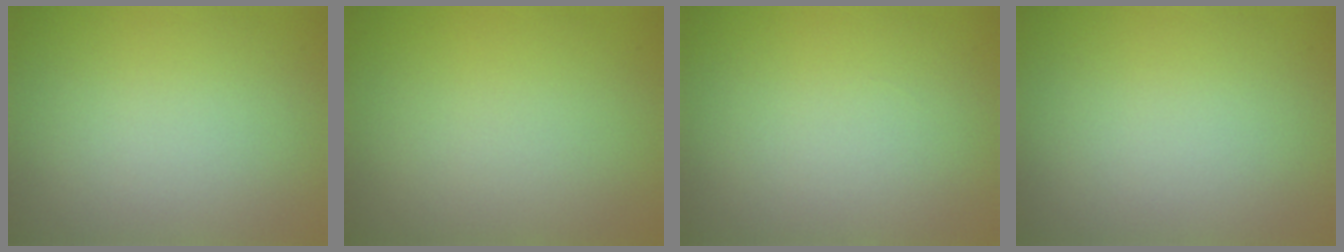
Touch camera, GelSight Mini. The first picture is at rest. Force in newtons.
{"total": 0.0}
{"total": 0.0}
{"total": 0.0}